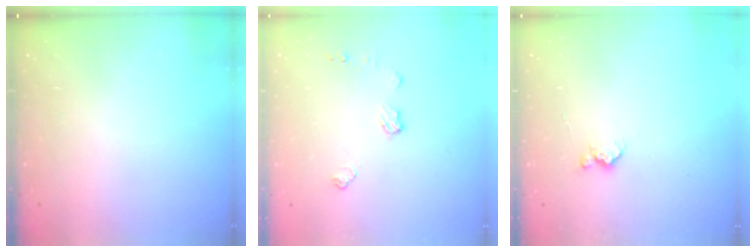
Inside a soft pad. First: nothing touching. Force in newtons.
{"total": 6.5, "press": 6.5, "slide": 0.2}
{"total": 7.3, "press": 7.3, "slide": 0.8}